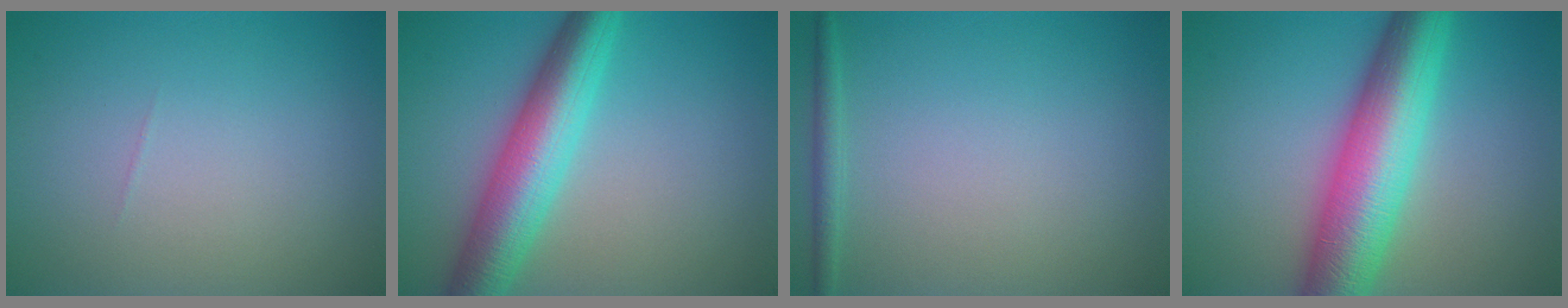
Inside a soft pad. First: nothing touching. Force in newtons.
{"total": 7.5, "press": 7.5, "slide": 0.1}
{"total": 1.3, "press": 1.3, "slide": 0.1}
{"total": 9.8, "press": 9.8, "slide": 0.2}